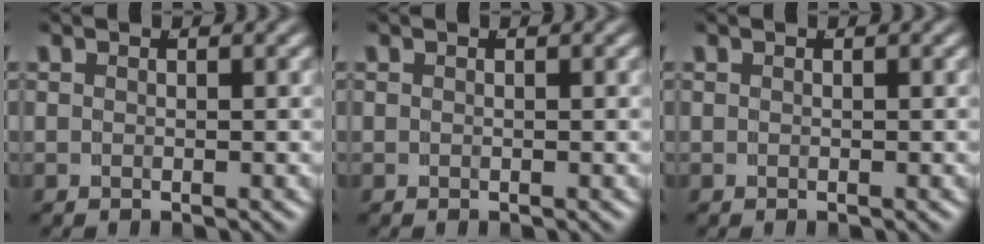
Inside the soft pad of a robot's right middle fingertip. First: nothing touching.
{"total": 0.0}
{"total": 0.0}